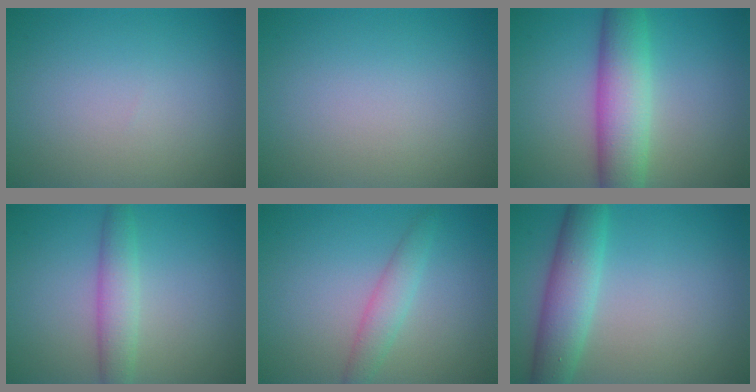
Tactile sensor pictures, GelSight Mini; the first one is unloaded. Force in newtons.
{"total": 0.0}
{"total": 5.9, "press": 5.9, "slide": 0.3}
{"total": 3.0, "press": 3.0, "slide": 0.1}
{"total": 2.3, "press": 2.3, "slide": 0.0}
{"total": 5.0, "press": 5.0, "slide": 0.3}